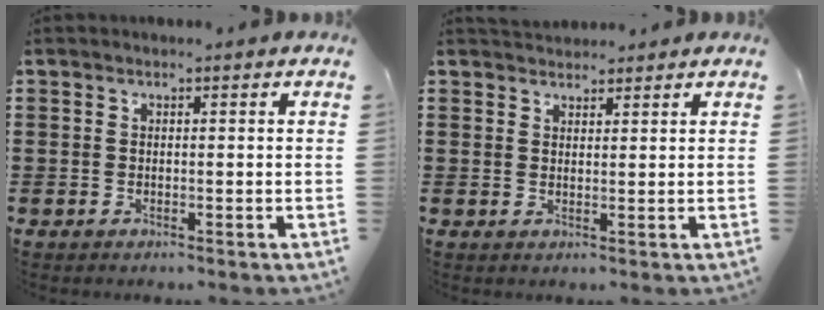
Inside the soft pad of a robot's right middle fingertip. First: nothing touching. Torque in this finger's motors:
{"motor_torque": [-0.05, 0.01, 0.11, 0.00]}